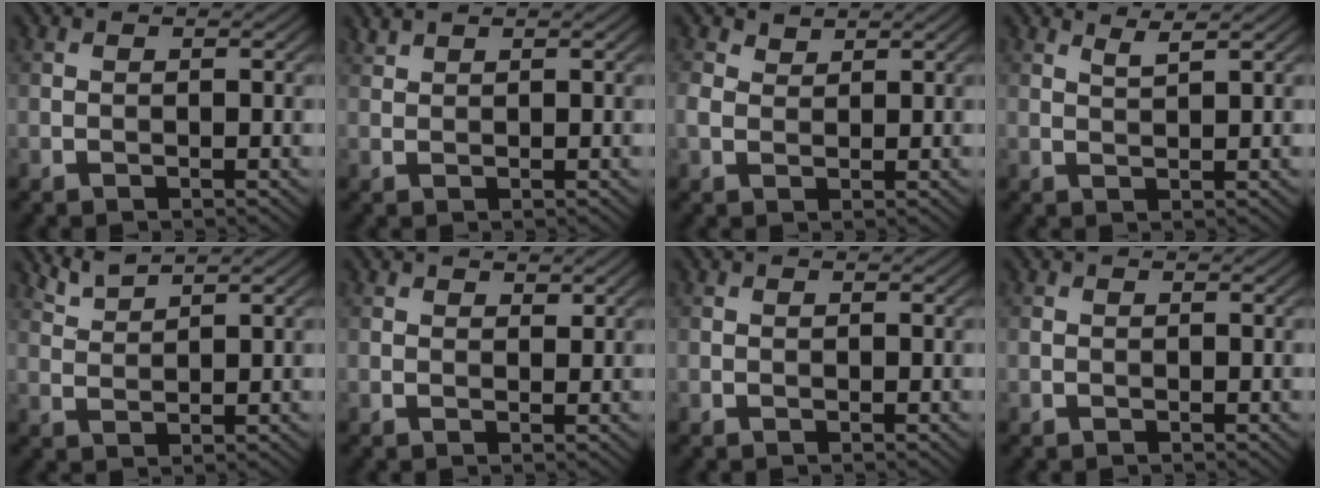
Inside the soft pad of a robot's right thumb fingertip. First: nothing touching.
{"total": 1.1, "force": [1.1, 0.0, 0.2], "torque": [-0.010, 0.007, 0.025]}
{"total": 2.1, "force": [1.3, 1.3, 1.1], "torque": [-0.031, 0.004, 0.027]}
{"total": 1.8, "force": [1.4, 0.1, 1.0], "torque": [-0.023, 0.009, 0.027]}
{"total": 2.9, "force": [2.6, 0.3, 1.3], "torque": [-0.027, 0.007, 0.058]}
{"total": 1.1, "force": [0.9, 0.4, 0.4], "torque": [-0.008, 0.001, 0.015]}
{"total": 0.0}
{"total": 0.0}